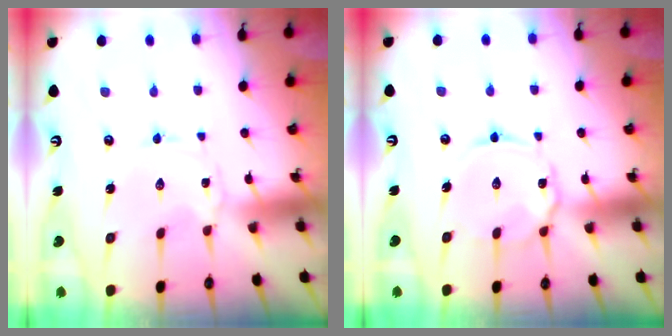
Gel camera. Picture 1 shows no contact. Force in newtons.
{"total": 7.8, "press": 7.8, "slide": 0.5}